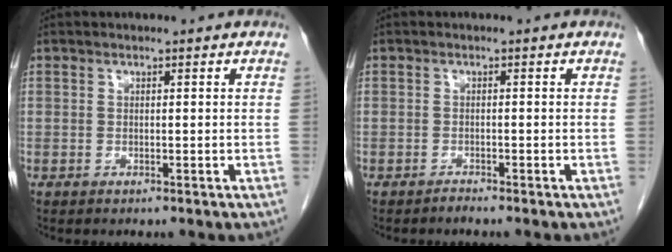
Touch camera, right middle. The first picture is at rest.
{"total": 0.6, "force": [-0.6, -0.1, 0.1], "torque": [-0.006, -0.002, -0.010]}